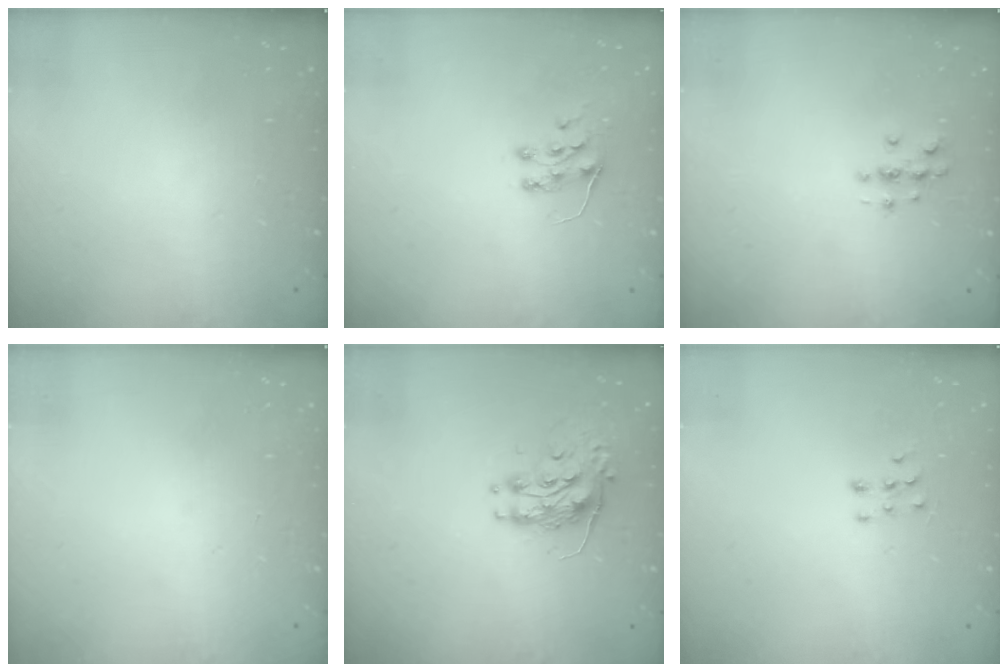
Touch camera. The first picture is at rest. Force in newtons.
{"total": 6.5, "press": 6.4, "slide": 0.6}
{"total": 3.0, "press": 3.0, "slide": 0.3}
{"total": 0.0}
{"total": 8.2, "press": 8.2, "slide": 0.3}
{"total": 6.0, "press": 6.0, "slide": 0.4}